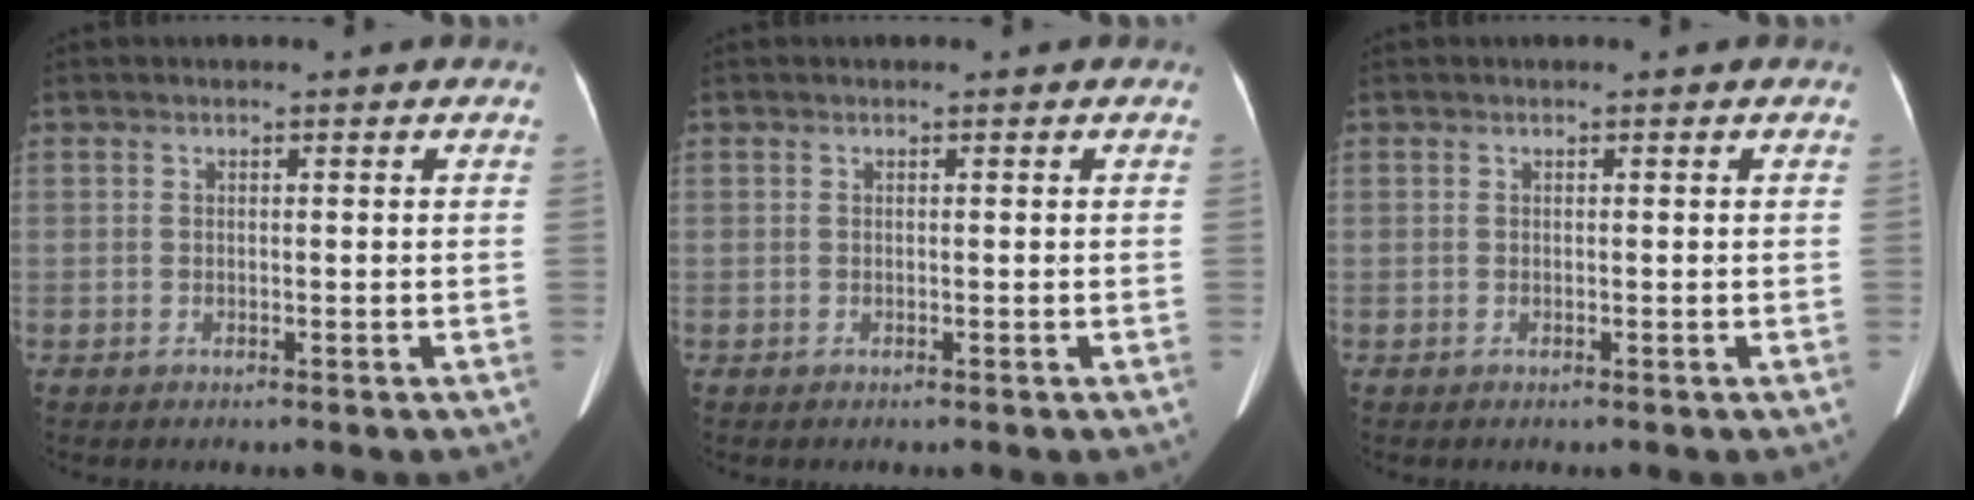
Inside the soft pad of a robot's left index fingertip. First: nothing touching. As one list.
[{"total": 0.0}, {"total": 0.0}]